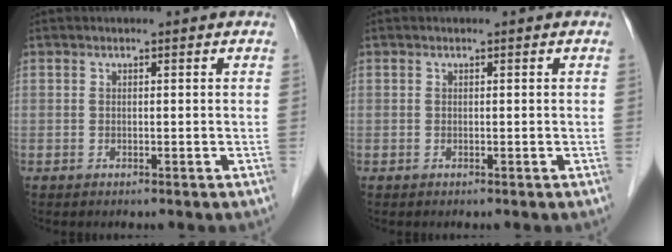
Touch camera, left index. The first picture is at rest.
{"total": 0.0}